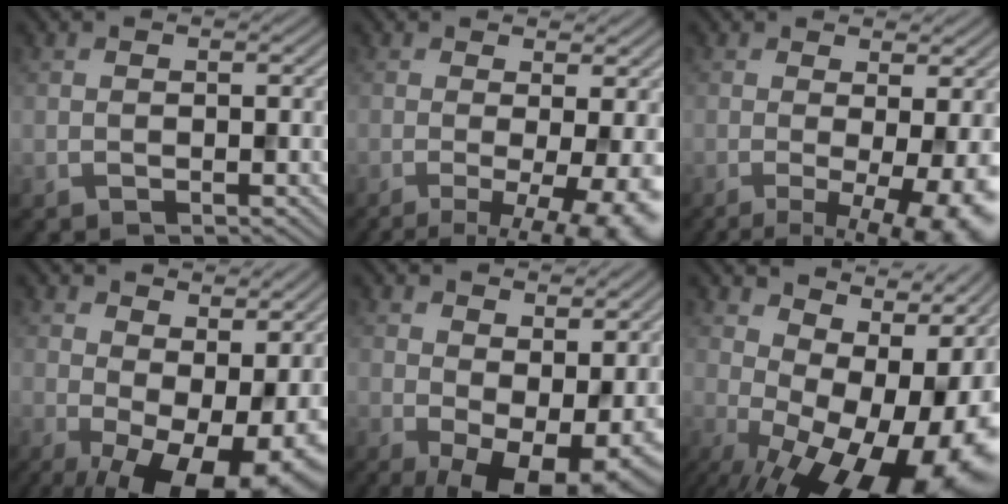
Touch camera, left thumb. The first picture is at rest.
{"total": 10.0, "force": [-2.3, 2.7, 9.3], "torque": [-0.115, -0.004, -0.023]}
{"total": 10.0, "force": [-2.2, 2.6, 9.4], "torque": [-0.119, -0.004, -0.021]}
{"total": 14.5, "force": [-0.8, 7.4, 12.4], "torque": [-0.178, -0.026, 0.024]}
{"total": 10.6, "force": [0.1, 5.8, 8.9], "torque": [-0.134, -0.022, 0.023]}
{"total": 17.5, "force": [-0.1, 8.9, 15.1], "torque": [-0.159, 0.003, 0.022]}